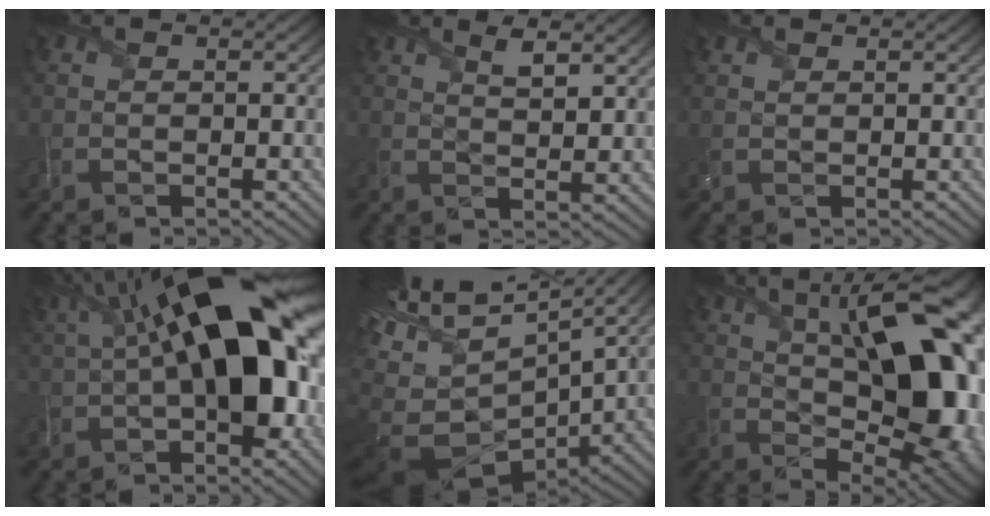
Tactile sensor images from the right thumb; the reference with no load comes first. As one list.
[{"total": 4.0, "force": [2.5, 0.9, 3.0], "torque": [-0.060, -0.004, 0.051]}, {"total": 0.7, "force": [0.7, 0.0, 0.1], "torque": [-0.011, 0.002, 0.019]}, {"total": 17.4, "force": [2.3, 7.5, 15.6], "torque": [-0.244, 0.032, 0.031]}, {"total": 16.9, "force": [6.8, 8.5, 12.8], "torque": [-0.267, 0.028, 0.149]}, {"total": 20.1, "force": [4.1, 9.7, 17.1], "torque": [-0.223, 0.034, 0.053]}]